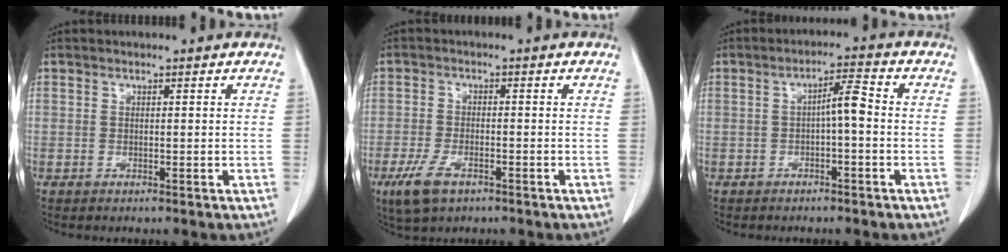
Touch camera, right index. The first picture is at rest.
{"total": 5.5, "force": [-3.2, 2.3, 3.9], "torque": [-0.086, -0.009, -0.054]}
{"total": 3.8, "force": [-0.5, 0.5, 3.7], "torque": [-0.058, 0.013, -0.007]}